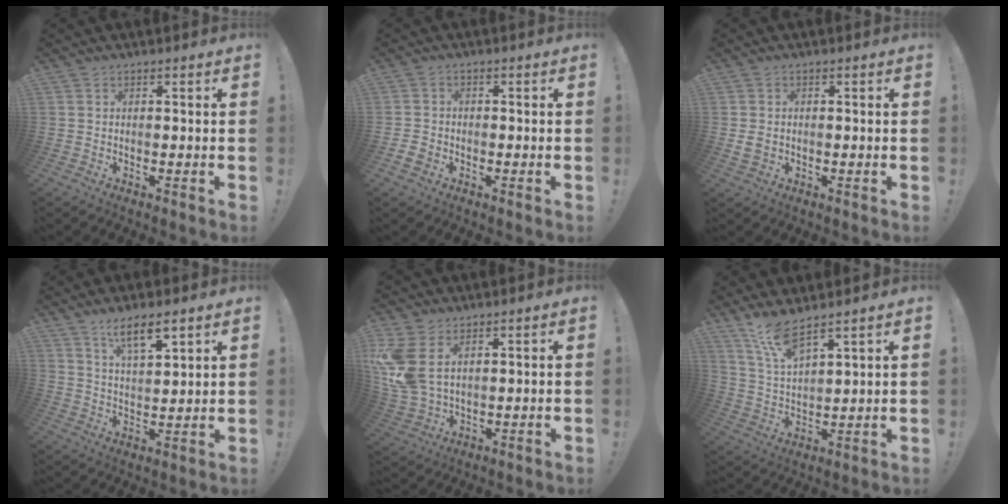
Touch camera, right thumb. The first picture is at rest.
{"total": 3.2, "force": [-1.7, 2.2, 1.6], "torque": [-0.041, 0.006, -0.031]}
{"total": 2.6, "force": [0.1, 2.0, 1.7], "torque": [-0.022, 0.004, 0.003]}
{"total": 8.6, "force": [6.1, 2.2, 5.7], "torque": [-0.092, -0.033, 0.105]}
{"total": 11.3, "force": [3.9, 7.3, 7.7], "torque": [-0.168, -0.014, 0.080]}
{"total": 9.0, "force": [7.5, 1.4, 4.7], "torque": [-0.106, -0.038, 0.137]}